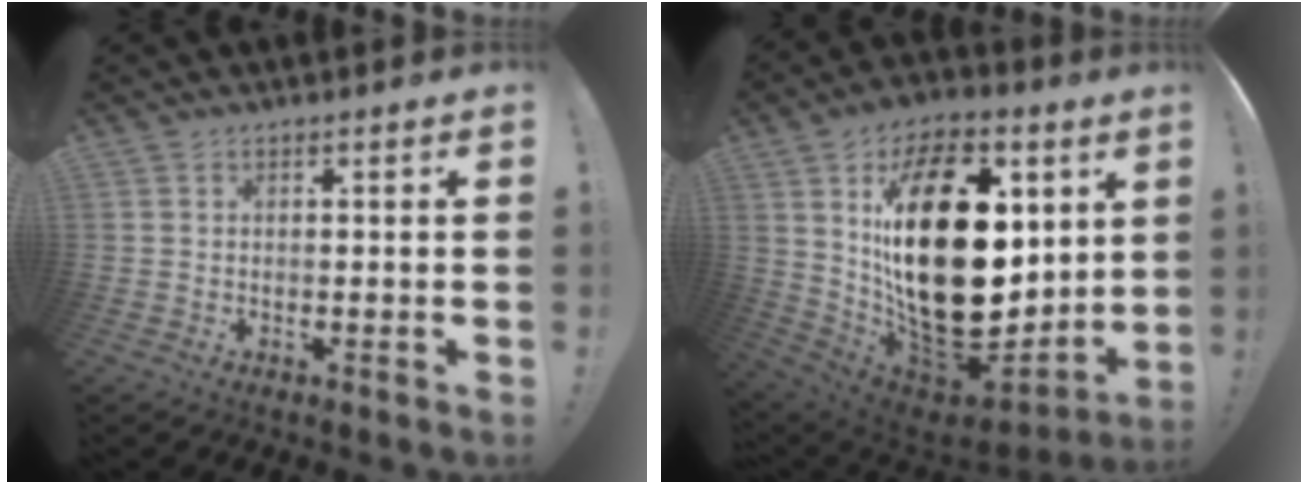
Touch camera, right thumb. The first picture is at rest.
{"total": 35.1, "force": [5.5, 20.1, 28.3], "torque": [-0.504, -0.032, 0.134]}